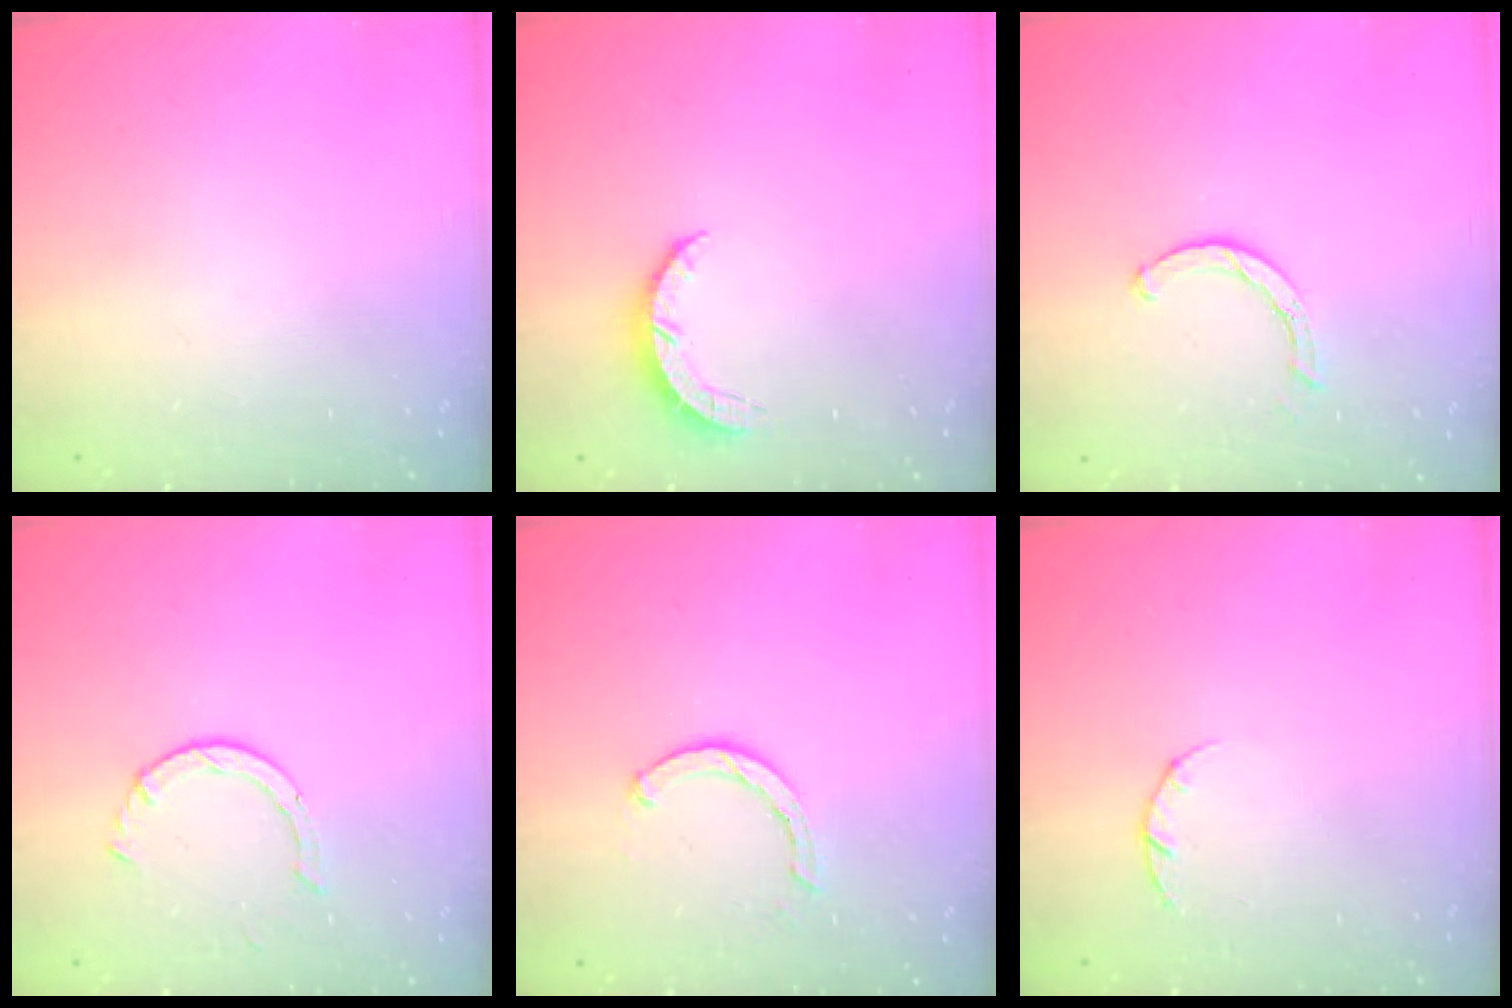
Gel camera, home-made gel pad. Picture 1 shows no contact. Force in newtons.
{"total": 3.6, "press": 3.6, "slide": 0.4}
{"total": 2.0, "press": 2.0, "slide": 0.2}
{"total": 2.3, "press": 2.3, "slide": 0.2}
{"total": 2.3, "press": 2.3, "slide": 0.3}
{"total": 3.1, "press": 3.0, "slide": 0.4}